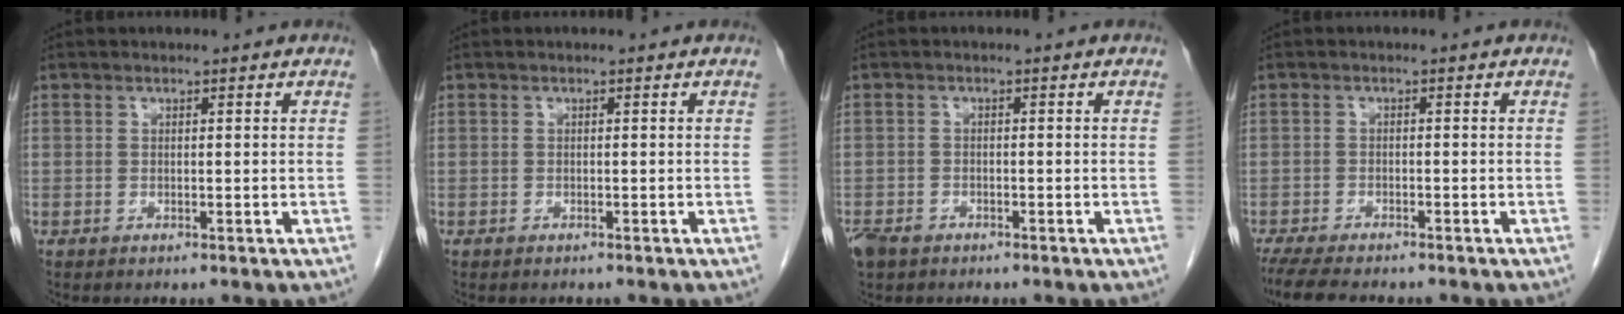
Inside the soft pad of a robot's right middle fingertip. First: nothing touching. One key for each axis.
{"total": 0.6, "fx": -0.5, "fy": 0.2, "fz": 0.1, "tx": -0.009, "ty": -0.001, "tz": -0.010}
{"total": 3.4, "fx": -2.5, "fy": 1.9, "fz": 1.3, "tx": -0.028, "ty": -0.001, "tz": -0.039}
{"total": 7.7, "fx": -6.6, "fy": 1.3, "fz": 3.7, "tx": -0.061, "ty": -0.017, "tz": -0.105}